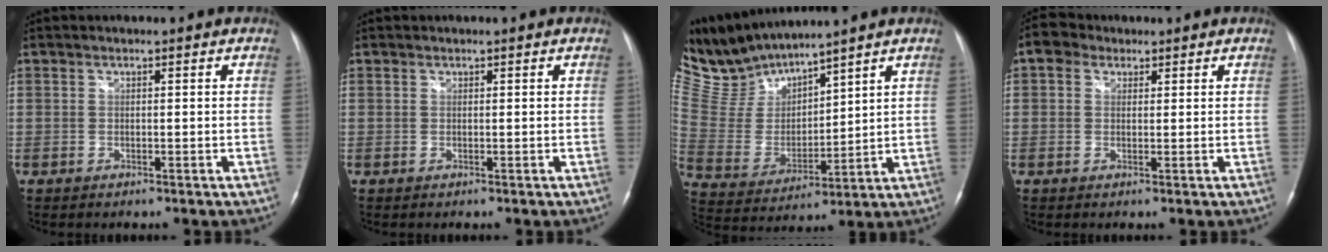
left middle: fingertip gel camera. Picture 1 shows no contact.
{"total": 0.0}
{"total": 10.4, "force": [10.3, 0.8, 1.5], "torque": [-0.065, 0.009, 0.232]}
{"total": 3.4, "force": [1.6, 2.7, 1.2], "torque": [-0.031, 0.018, 0.027]}